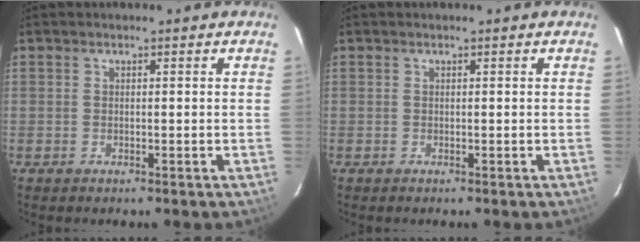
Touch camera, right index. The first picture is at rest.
{"total": 0.0}